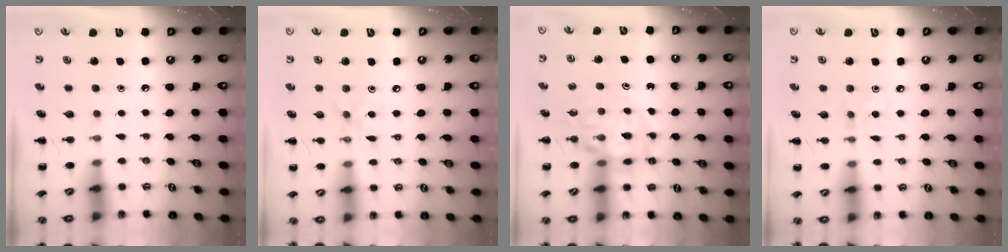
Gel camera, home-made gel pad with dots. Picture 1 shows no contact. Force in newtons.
{"total": 3.6, "press": 3.5, "slide": 0.9}
{"total": 10.1, "press": 9.6, "slide": 3.1}
{"total": 3.3, "press": 3.1, "slide": 1.1}